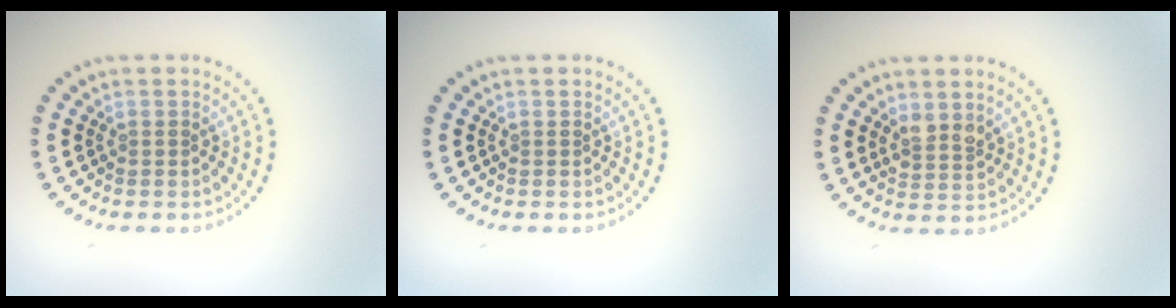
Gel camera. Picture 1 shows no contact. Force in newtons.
{"total": 0.0}
{"total": 1.8, "press": 1.5, "slide": 1.1}